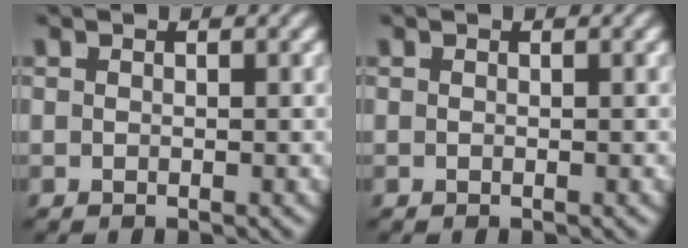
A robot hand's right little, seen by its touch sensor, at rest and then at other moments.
{"total": 0.0}